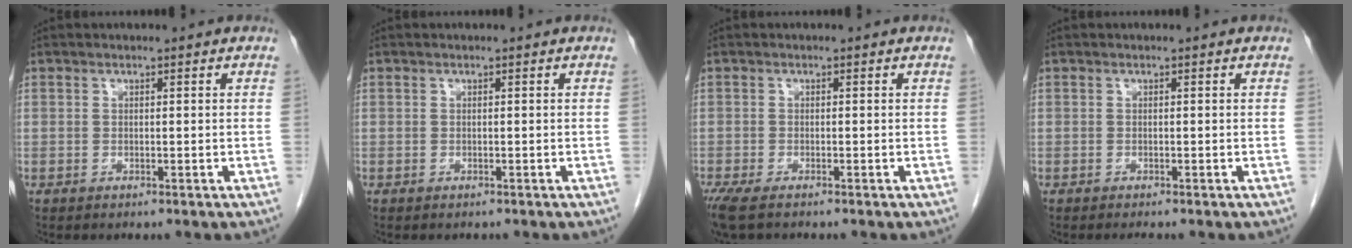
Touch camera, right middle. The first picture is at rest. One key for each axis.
{"total": 0.0}
{"total": 4.6, "fx": -3.5, "fy": 1.1, "fz": 2.7, "tx": -0.052, "ty": -0.014, "tz": -0.060}
{"total": 0.8, "fx": -0.7, "fy": 0.0, "fz": 0.3, "tx": -0.008, "ty": -0.004, "tz": -0.009}